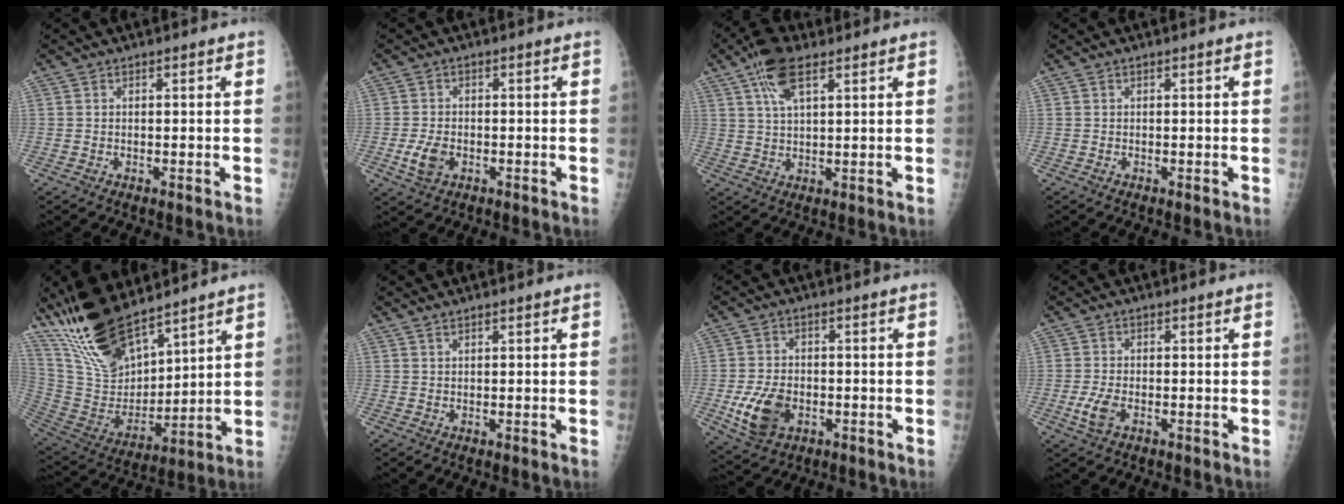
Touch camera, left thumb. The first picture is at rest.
{"total": 4.0, "force": [-1.2, 2.7, 2.7], "torque": [-0.051, 0.001, -0.021]}
{"total": 8.0, "force": [4.4, 3.1, 5.8], "torque": [-0.106, -0.003, 0.083]}
{"total": 0.0}
{"total": 19.1, "force": [15.0, 6.6, 9.9], "torque": [-0.150, -0.079, 0.296]}
{"total": 0.9, "force": [0.8, 0.1, 0.3], "torque": [-0.001, 0.001, 0.016]}
{"total": 8.4, "force": [-2.4, 5.8, 5.7], "torque": [-0.093, 0.005, -0.036]}
{"total": 3.3, "force": [-1.1, 1.7, 2.6], "torque": [-0.060, -0.001, -0.024]}